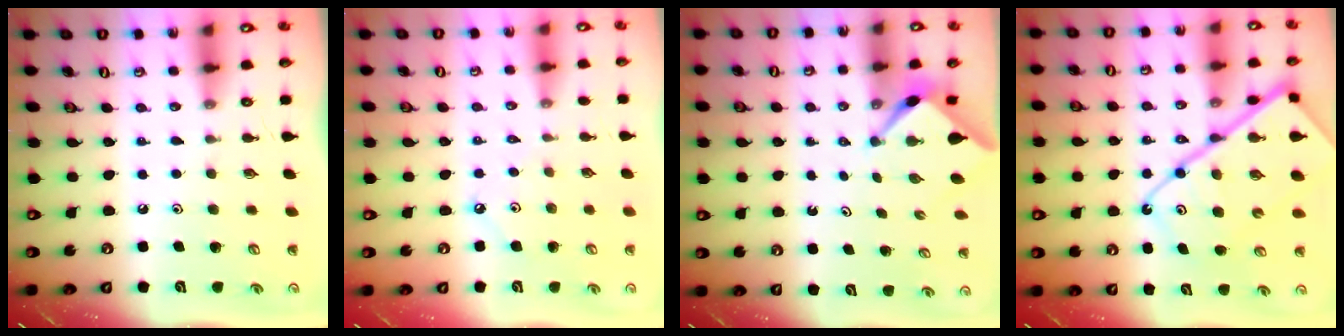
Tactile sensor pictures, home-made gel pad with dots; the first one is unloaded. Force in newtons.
{"total": 3.0, "press": 3.0, "slide": 0.2}
{"total": 2.5, "press": 2.5, "slide": 0.3}
{"total": 17.5, "press": 17.4, "slide": 1.8}